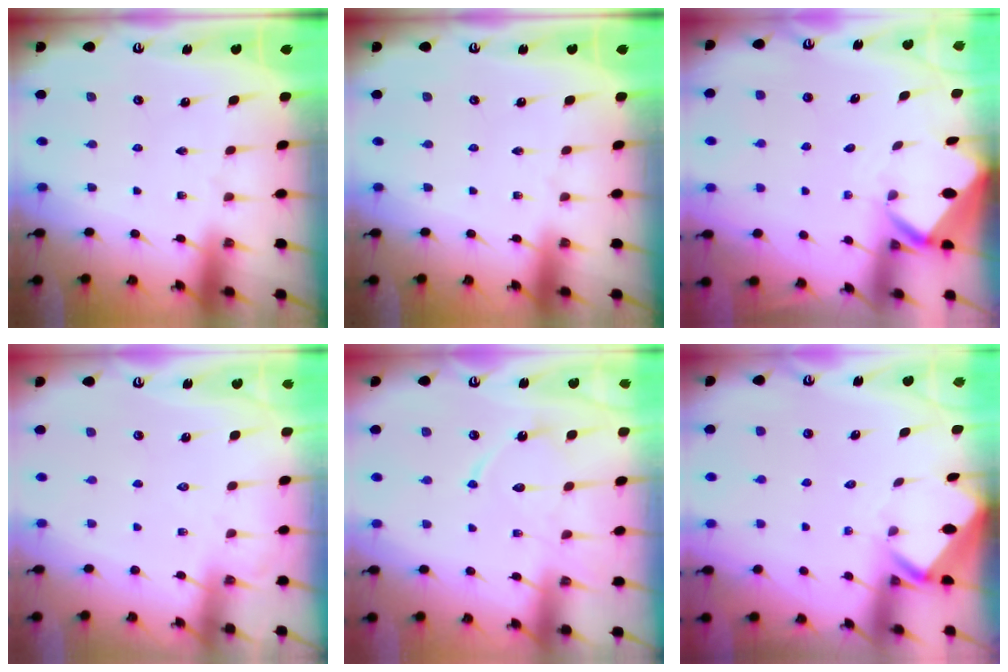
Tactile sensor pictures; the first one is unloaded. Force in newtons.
{"total": 0.0}
{"total": 3.1, "press": 3.1, "slide": 0.2}
{"total": 3.9, "press": 3.8, "slide": 0.5}
{"total": 11.0, "press": 10.9, "slide": 0.6}
{"total": 2.7, "press": 2.7, "slide": 0.2}